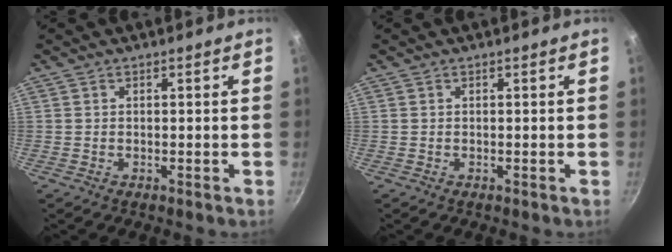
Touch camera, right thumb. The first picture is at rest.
{"total": 0.0}